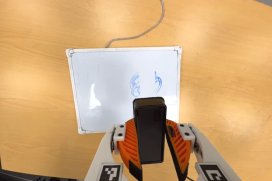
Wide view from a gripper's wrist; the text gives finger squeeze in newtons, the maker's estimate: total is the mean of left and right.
{"total": 8.2, "left": 9.2, "right": 7.1}